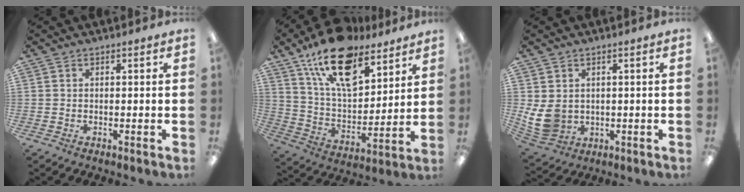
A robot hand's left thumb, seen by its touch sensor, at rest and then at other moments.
{"total": 19.8, "force": [13.5, 9.1, 11.3], "torque": [-0.196, -0.069, 0.238]}
{"total": 8.2, "force": [1.6, 6.4, 4.8], "torque": [-0.114, -0.007, 0.035]}